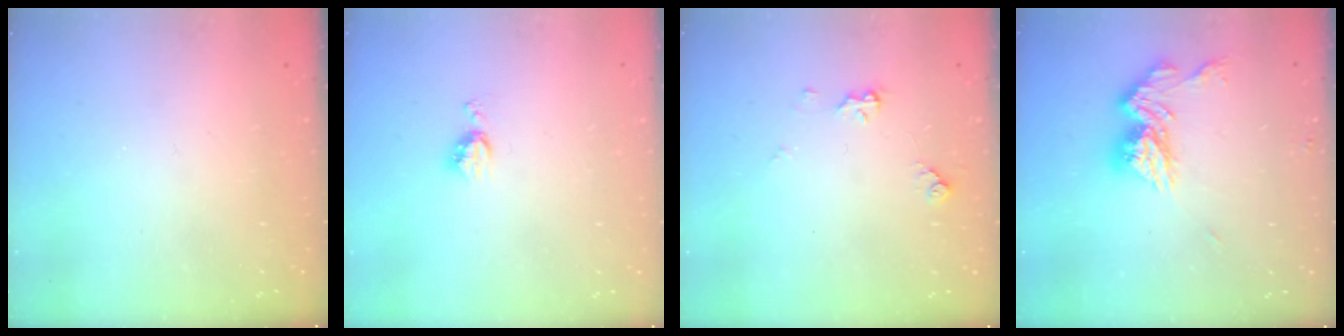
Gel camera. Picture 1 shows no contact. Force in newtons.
{"total": 4.5, "press": 4.4, "slide": 0.5}
{"total": 5.9, "press": 5.9, "slide": 0.7}
{"total": 12.6, "press": 12.6, "slide": 1.0}